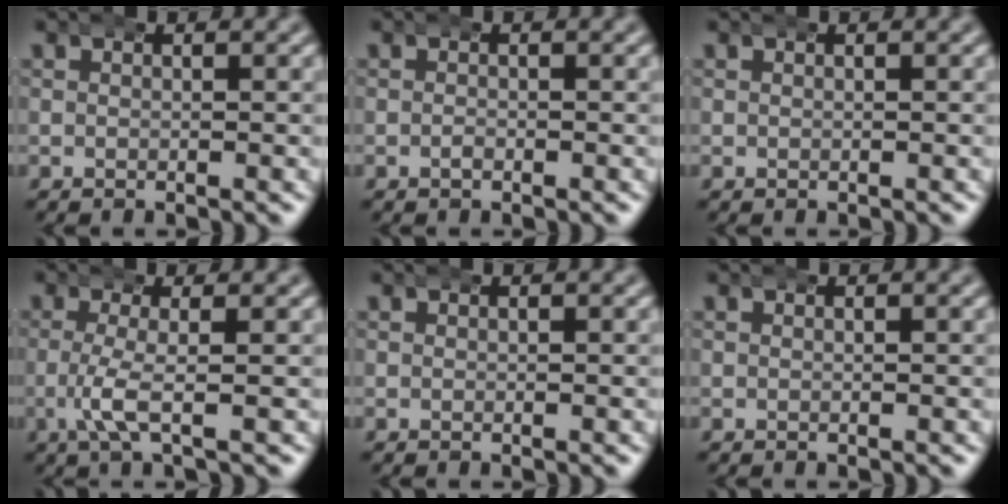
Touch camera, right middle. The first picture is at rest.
{"total": 0.0}
{"total": 0.0}
{"total": 2.7, "force": [-0.3, 0.1, 2.6], "torque": [-0.067, -0.015, 0.001]}
{"total": 0.0}
{"total": 0.0}